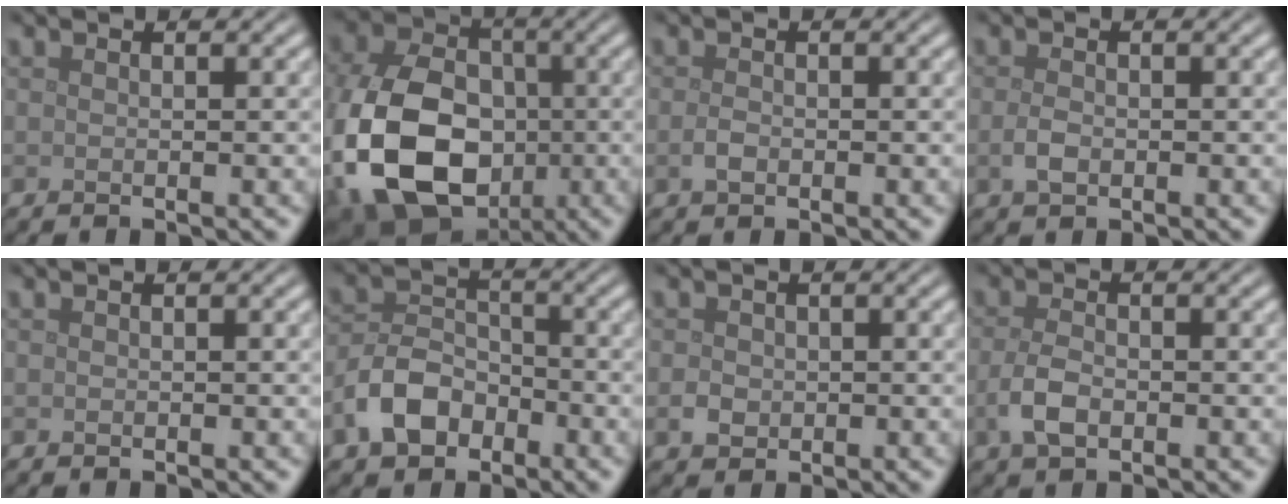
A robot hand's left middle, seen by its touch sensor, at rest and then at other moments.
{"total": 14.2, "force": [-3.6, 10.1, 9.4], "torque": [-0.215, -0.024, -0.070]}
{"total": 1.0, "force": [-0.3, 0.7, 0.7], "torque": [-0.018, -0.002, -0.008]}
{"total": 1.5, "force": [-0.3, 0.9, 1.1], "torque": [-0.024, -0.001, -0.007]}
{"total": 0.0}
{"total": 5.0, "force": [-2.6, 3.4, 2.6], "torque": [-0.051, 0.002, -0.055]}
{"total": 1.4, "force": [-0.2, 1.3, 0.6], "torque": [-0.007, -0.003, -0.007]}
{"total": 2.7, "force": [-0.8, 1.6, 2.1], "torque": [-0.046, -0.002, -0.017]}